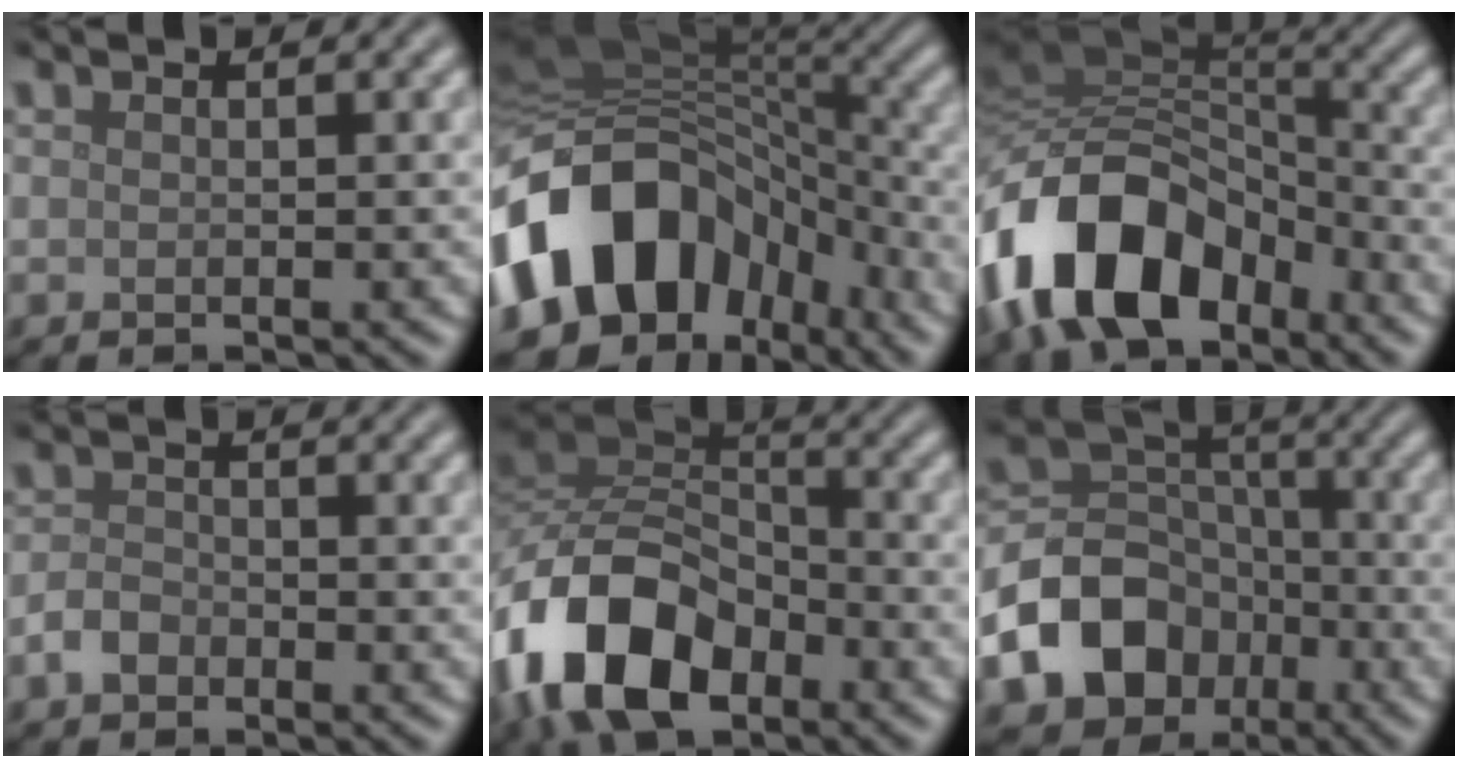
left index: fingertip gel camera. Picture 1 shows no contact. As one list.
[{"total": 14.9, "force": [-6.1, 10.4, 8.6], "torque": [-0.163, 0.011, -0.111]}, {"total": 14.5, "force": [-6.4, 9.2, 9.1], "torque": [-0.189, 0.002, -0.124]}, {"total": 2.0, "force": [-1.3, 1.3, 0.9], "torque": [-0.013, 0.003, -0.031]}, {"total": 11.9, "force": [-5.9, 7.2, 7.5], "torque": [-0.154, -0.005, -0.123]}, {"total": 11.7, "force": [-5.2, 9.1, 5.1], "torque": [-0.109, -0.008, -0.100]}]